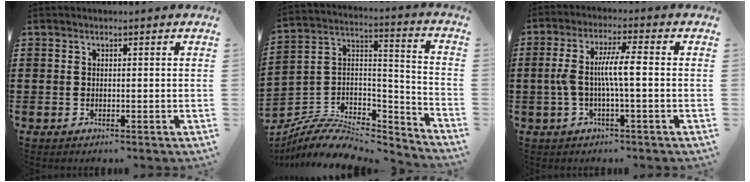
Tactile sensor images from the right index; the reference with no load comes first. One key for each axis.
{"total": 7.5, "fx": -5.7, "fy": 3.6, "fz": 3.4, "tx": -0.072, "ty": 0.010, "tz": -0.110}
{"total": 6.4, "fx": -0.5, "fy": 0.9, "fz": 6.4, "tx": -0.136, "ty": -0.007, "tz": -0.019}